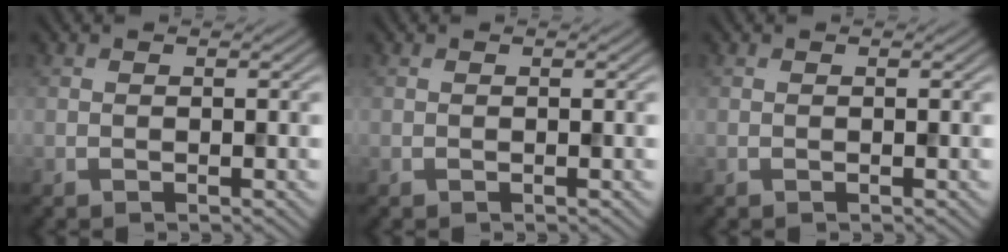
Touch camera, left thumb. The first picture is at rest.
{"total": 0.0}
{"total": 0.0}